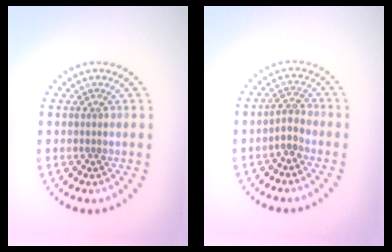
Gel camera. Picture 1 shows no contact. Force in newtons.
{"total": 1.7, "press": 1.4, "slide": 1.0}